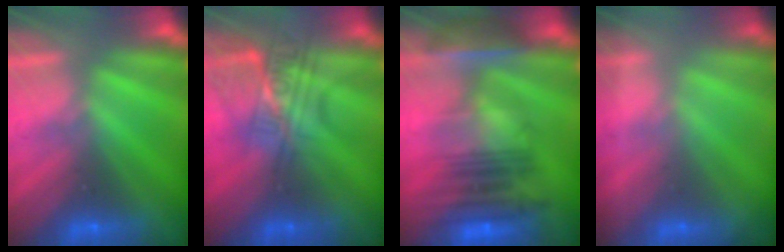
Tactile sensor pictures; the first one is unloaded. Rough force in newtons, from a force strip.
{"total": 2.4}
{"total": 7.5}
{"total": 1.8}